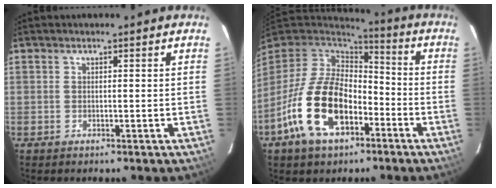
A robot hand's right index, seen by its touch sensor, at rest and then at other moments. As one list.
[{"total": 18.1, "force": [-7.8, 10.8, 12.3], "torque": [-0.262, -0.007, -0.134]}]